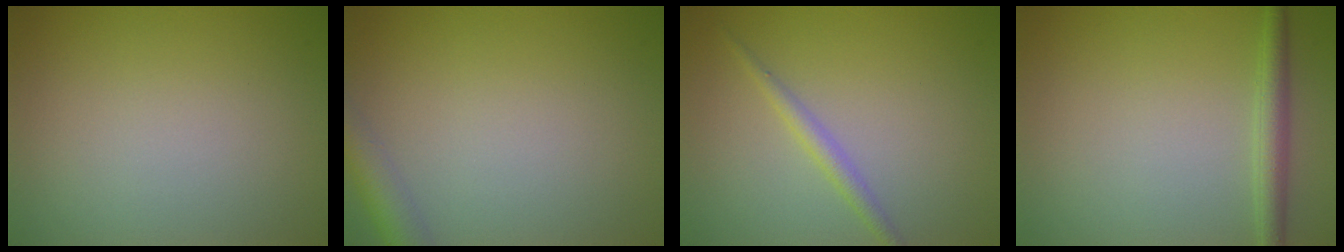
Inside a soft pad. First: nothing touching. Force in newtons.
{"total": 2.7, "press": 2.7, "slide": 0.1}
{"total": 1.5, "press": 1.5, "slide": 0.1}
{"total": 2.2, "press": 2.2, "slide": 0.0}